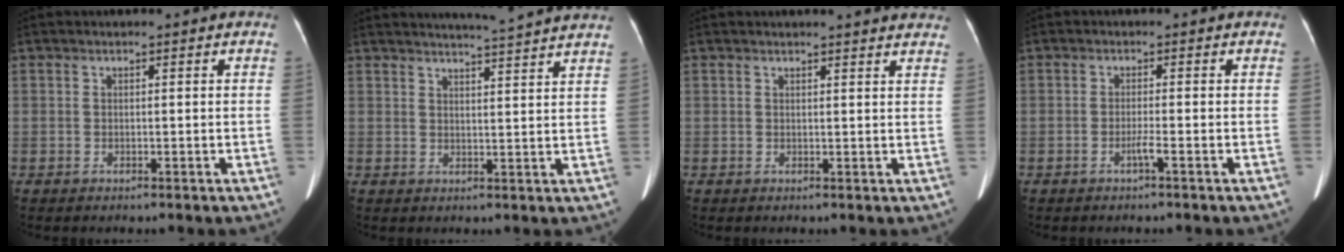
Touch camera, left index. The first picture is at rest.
{"total": 10.4, "force": [9.8, -1.3, 3.4], "torque": [-0.052, -0.007, 0.112]}
{"total": 8.4, "force": [8.0, 0.7, 2.3], "torque": [-0.017, -0.001, 0.067]}
{"total": 1.4, "force": [-0.8, -0.3, 1.1], "torque": [-0.020, 0.000, -0.015]}